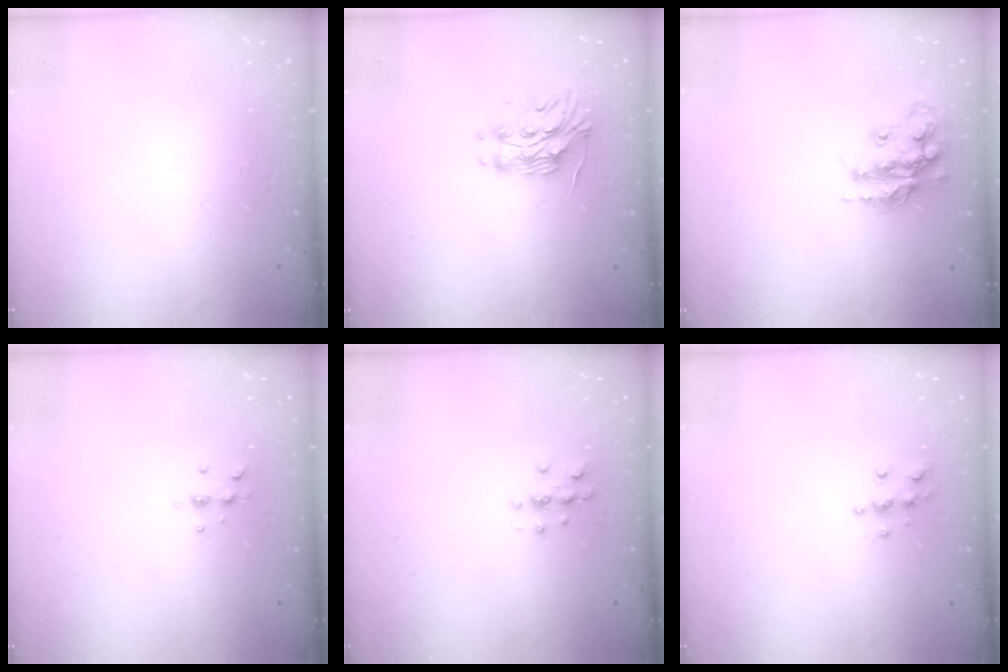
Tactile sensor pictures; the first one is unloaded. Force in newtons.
{"total": 11.0, "press": 11.0, "slide": 0.9}
{"total": 16.0, "press": 16.0, "slide": 1.2}
{"total": 4.3, "press": 4.3, "slide": 0.6}
{"total": 3.0, "press": 3.0, "slide": 0.3}
{"total": 5.4, "press": 5.4, "slide": 0.1}